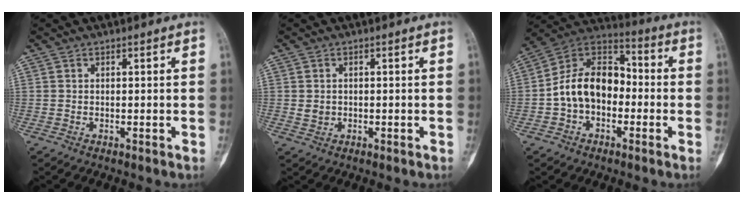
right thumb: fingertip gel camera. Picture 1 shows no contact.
{"total": 1.9, "force": [0.0, 1.7, 0.8], "torque": [-0.002, 0.002, 0.004]}
{"total": 14.5, "force": [-2.2, 10.4, 9.9], "torque": [-0.146, 0.050, -0.050]}